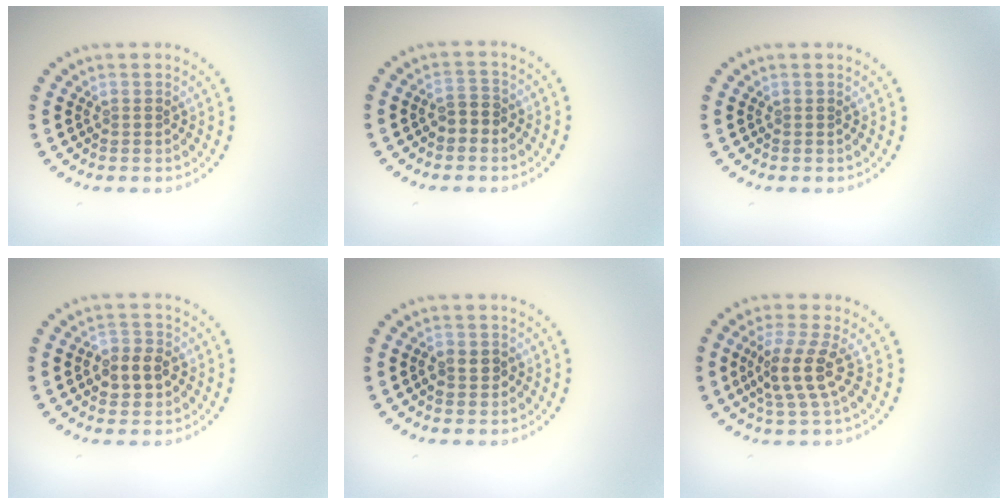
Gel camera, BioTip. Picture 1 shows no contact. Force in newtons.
{"total": 1.8, "press": 1.7, "slide": 0.6}
{"total": 0.0}
{"total": 3.1, "press": 3.1, "slide": 0.7}
{"total": 1.8, "press": 1.8, "slide": 0.4}
{"total": 3.7, "press": 3.2, "slide": 1.9}